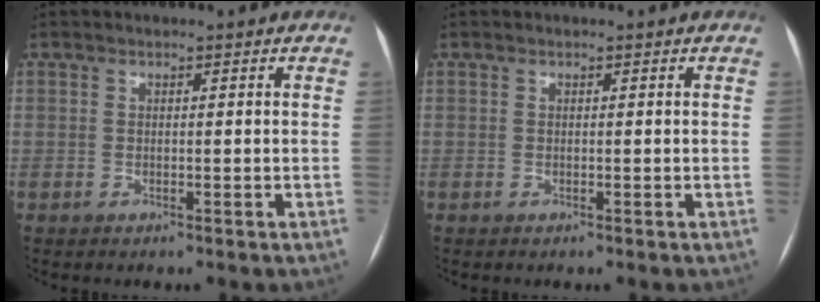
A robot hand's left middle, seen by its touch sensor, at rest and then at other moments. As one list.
[{"total": 0.0}]